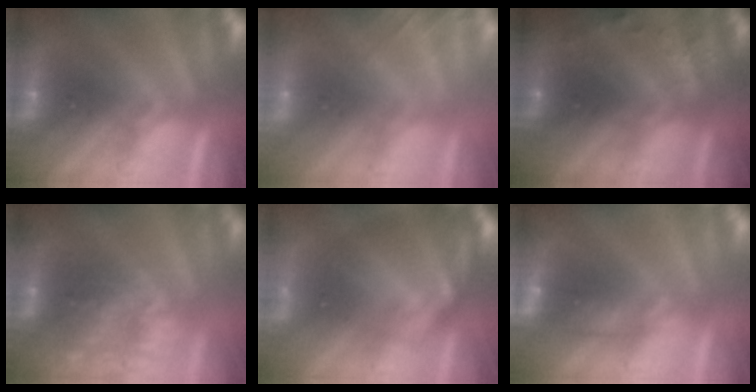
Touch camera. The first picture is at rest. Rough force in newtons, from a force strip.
{"total": 7.5}
{"total": 7.6}
{"total": 10.6}
{"total": 7.7}
{"total": 6.9}